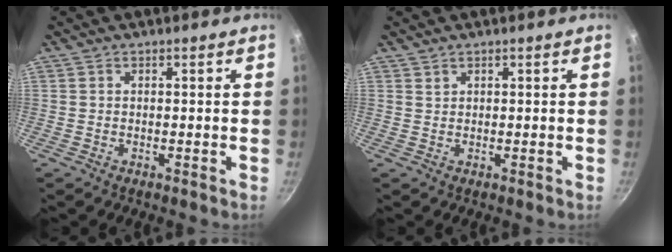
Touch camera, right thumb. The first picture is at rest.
{"total": 0.6, "force": [0.5, 0.3, 0.1], "torque": [-0.001, -0.005, 0.011]}